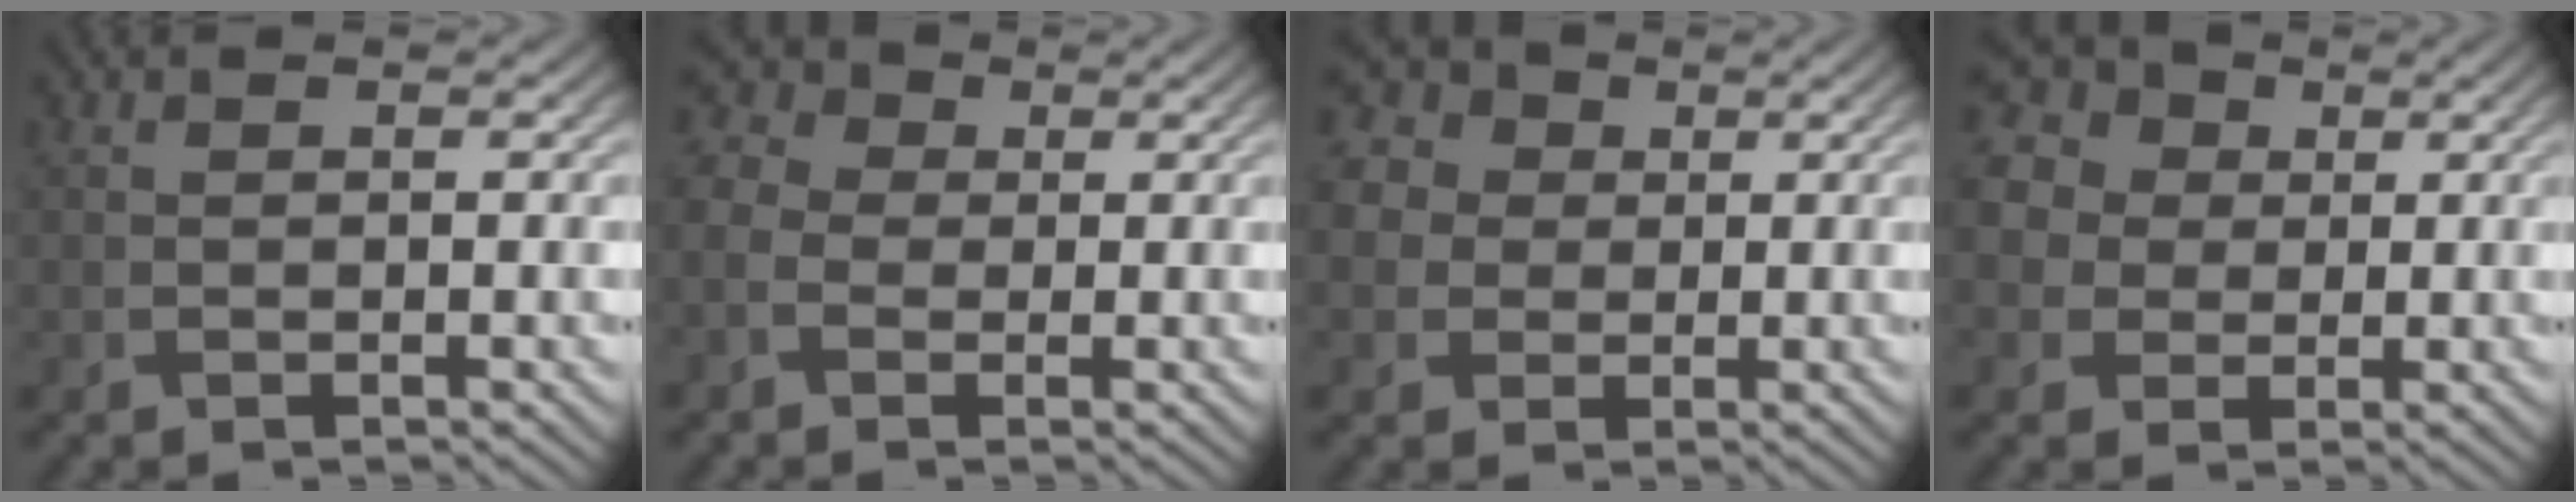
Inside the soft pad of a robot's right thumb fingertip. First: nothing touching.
{"total": 5.1, "force": [-0.8, 4.2, 2.8], "torque": [-0.094, 0.009, -0.034]}
{"total": 11.2, "force": [3.4, 9.5, 5.0], "torque": [-0.166, 0.024, 0.051]}
{"total": 13.4, "force": [4.8, 10.9, 6.2], "torque": [-0.188, 0.035, 0.070]}